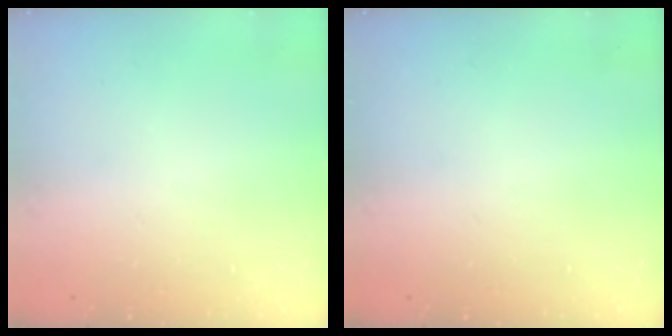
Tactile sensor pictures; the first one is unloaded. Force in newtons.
{"total": 0.0}